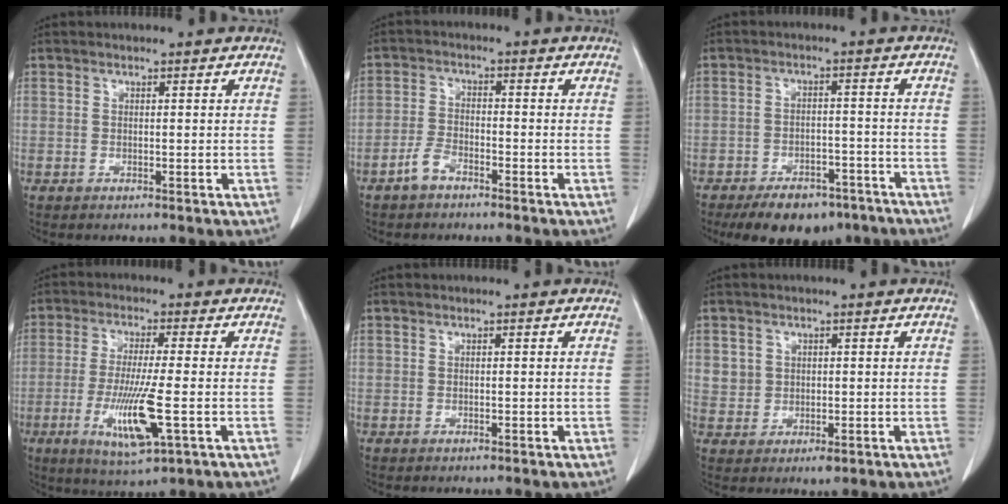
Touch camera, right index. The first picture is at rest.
{"total": 3.1, "force": [-2.3, 1.4, 1.6], "torque": [-0.033, 0.003, -0.044]}
{"total": 11.3, "force": [-8.4, 5.4, 5.2], "torque": [-0.069, 0.005, -0.123]}
{"total": 10.0, "force": [-2.8, 0.7, 9.6], "torque": [-0.185, -0.022, -0.046]}
{"total": 0.0}
{"total": 3.3, "force": [0.7, 3.0, 1.0], "torque": [-0.013, -0.001, 0.021]}